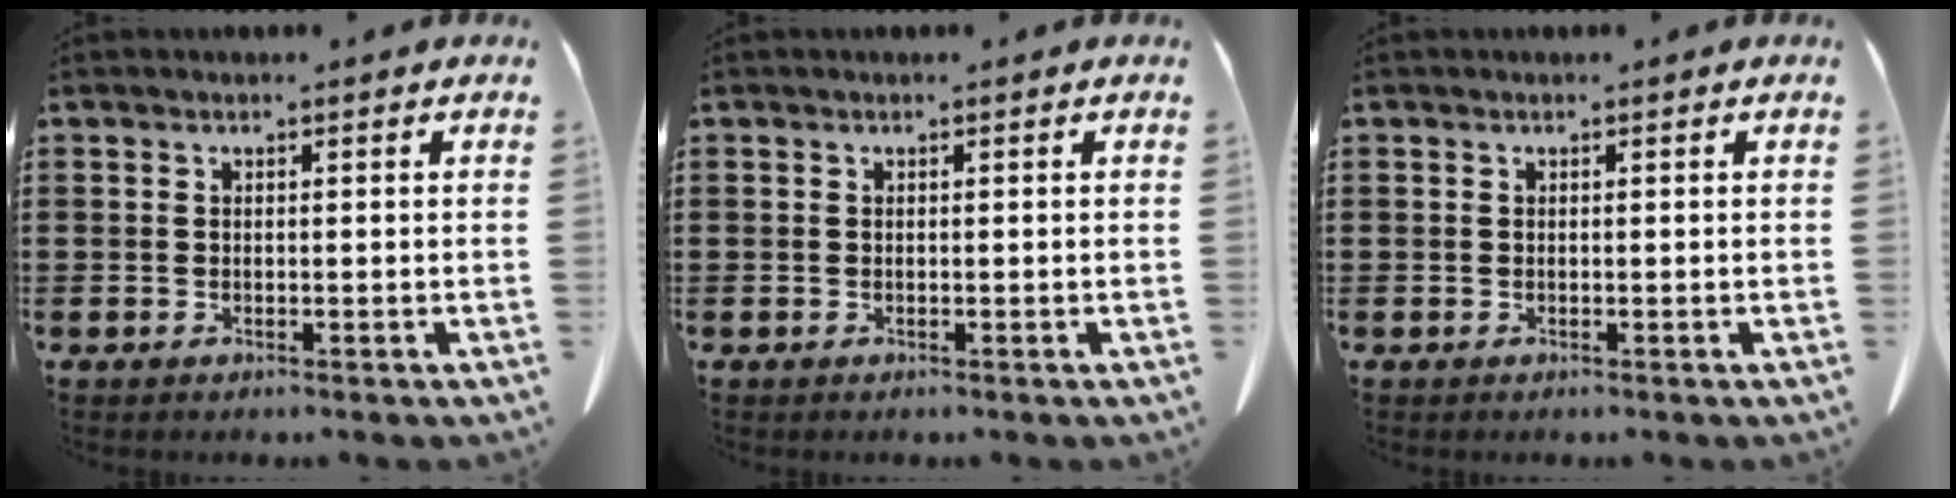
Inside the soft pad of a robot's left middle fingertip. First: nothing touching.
{"total": 0.0}
{"total": 0.0}